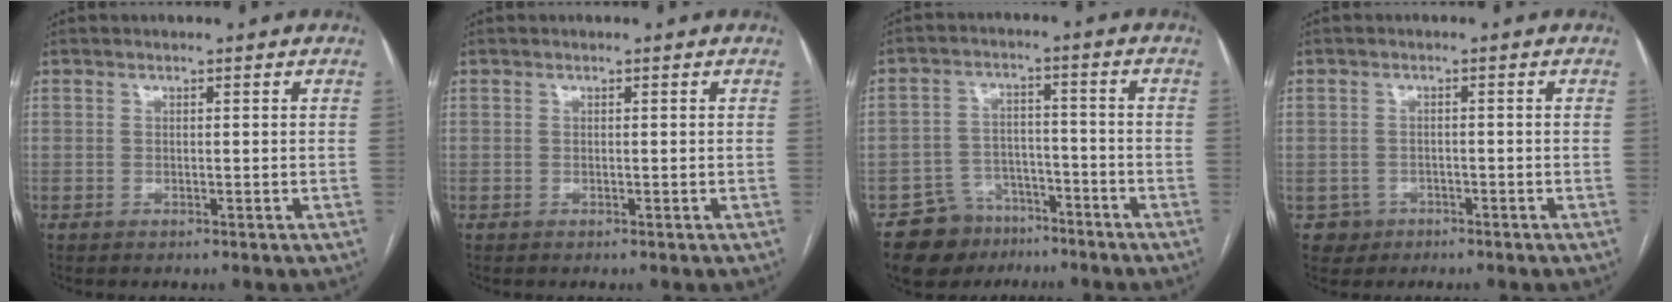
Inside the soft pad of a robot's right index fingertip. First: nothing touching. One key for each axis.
{"total": 0.0}
{"total": 8.4, "fx": -6.0, "fy": 5.7, "fz": 1.0, "tx": -0.018, "ty": 0.023, "tz": -0.096}
{"total": 2.9, "fx": -1.4, "fy": 2.6, "fz": -0.3, "tx": 0.013, "ty": 0.013, "tz": -0.022}